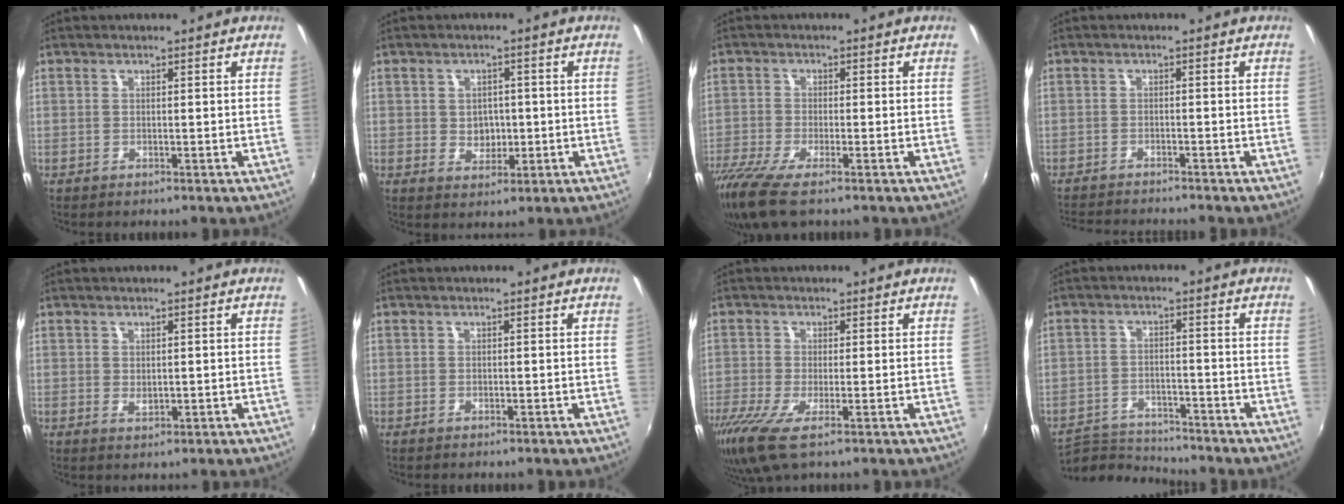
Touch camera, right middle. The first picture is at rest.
{"total": 4.2, "force": [-0.3, 3.6, 2.2], "torque": [-0.035, 0.002, -0.002]}
{"total": 10.4, "force": [-7.2, 2.4, 7.1], "torque": [-0.166, -0.045, -0.136]}
{"total": 7.0, "force": [-6.6, 0.4, 2.3], "torque": [-0.058, -0.015, -0.107]}
{"total": 1.4, "force": [0.2, 1.0, 1.0], "torque": [-0.015, -0.001, 0.004]}
{"total": 0.0}
{"total": 7.2, "force": [-3.6, 1.3, 6.1], "torque": [-0.137, -0.028, -0.069]}
{"total": 7.7, "force": [-7.6, 1.3, 0.4], "torque": [-0.032, 0.008, -0.134]}